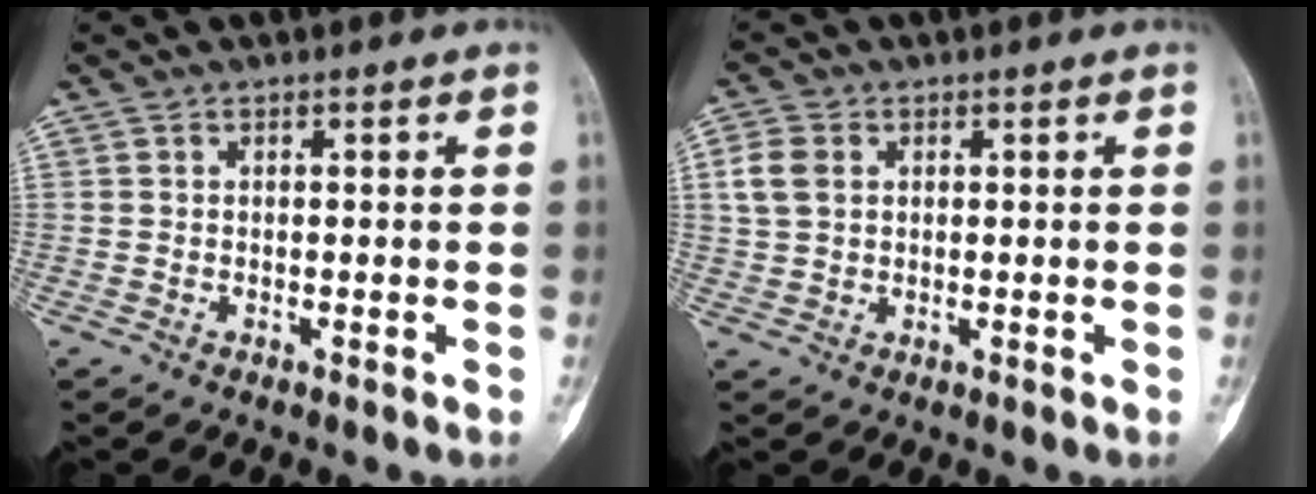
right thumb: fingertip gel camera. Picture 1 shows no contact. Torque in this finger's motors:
{"motor_torque": [-0.30, 0.05, 0.61, 0.16, 0.06]}